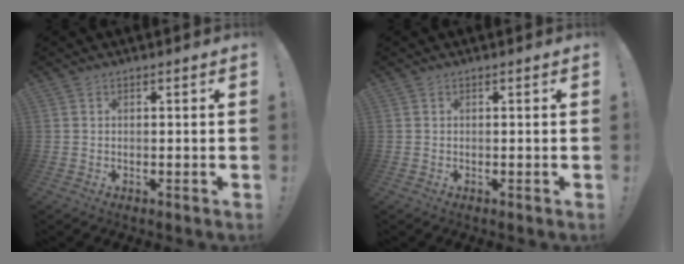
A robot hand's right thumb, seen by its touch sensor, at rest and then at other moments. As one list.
[{"total": 0.0}]